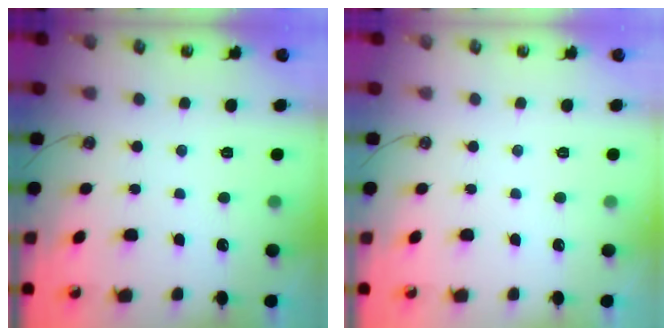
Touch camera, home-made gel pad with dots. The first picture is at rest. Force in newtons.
{"total": 0.0}